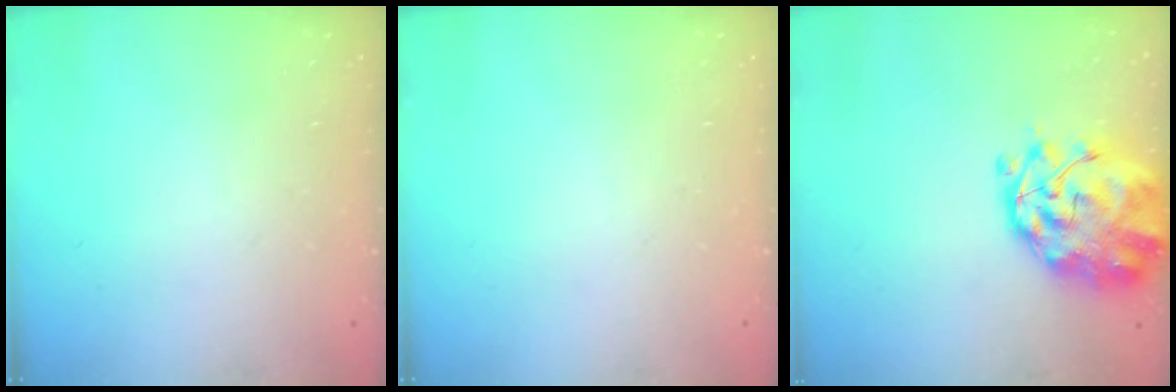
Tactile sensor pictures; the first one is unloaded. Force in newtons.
{"total": 0.0}
{"total": 3.9, "press": 3.6, "slide": 1.3}